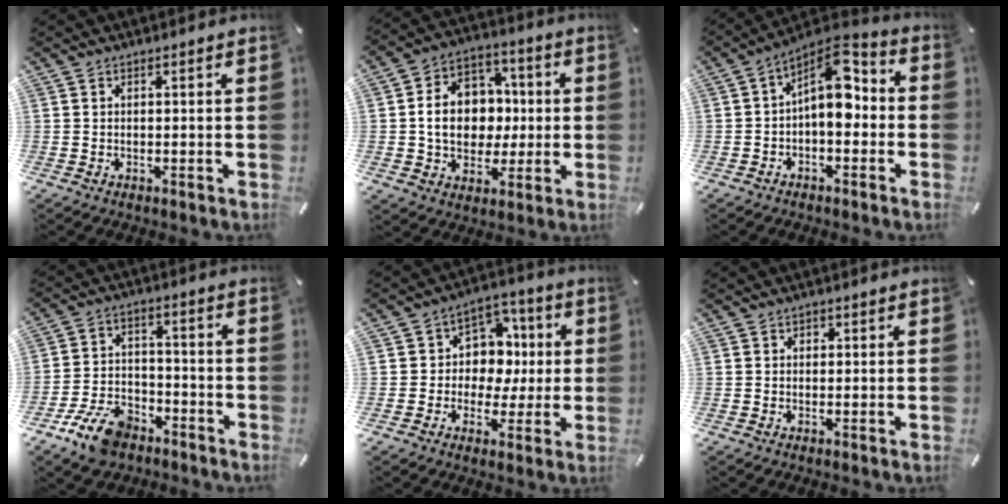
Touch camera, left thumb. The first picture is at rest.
{"total": 13.1, "force": [-0.2, 11.2, 6.8], "torque": [-0.122, 0.021, 0.004]}
{"total": 9.9, "force": [1.4, 5.5, 8.2], "torque": [-0.144, -0.025, 0.019]}
{"total": 11.6, "force": [-7.5, 6.7, 5.8], "torque": [-0.108, 0.049, -0.134]}
{"total": 9.6, "force": [0.4, 9.1, 2.8], "torque": [-0.036, -0.003, 0.010]}
{"total": 0.9, "force": [0.1, 0.9, 0.2], "torque": [-0.002, 0.007, -0.001]}